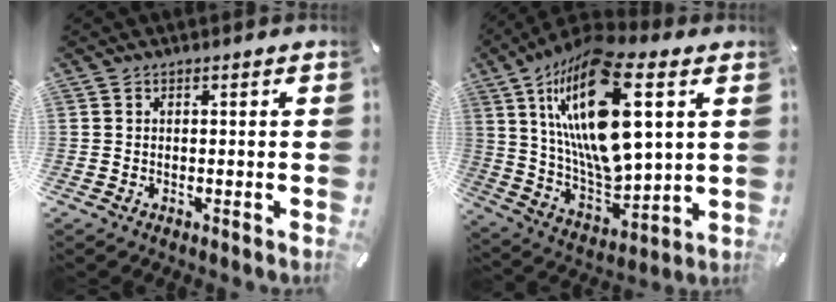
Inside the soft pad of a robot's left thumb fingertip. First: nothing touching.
{"total": 25.0, "force": [9.9, 10.9, 20.1], "torque": [-0.411, -0.049, 0.165]}